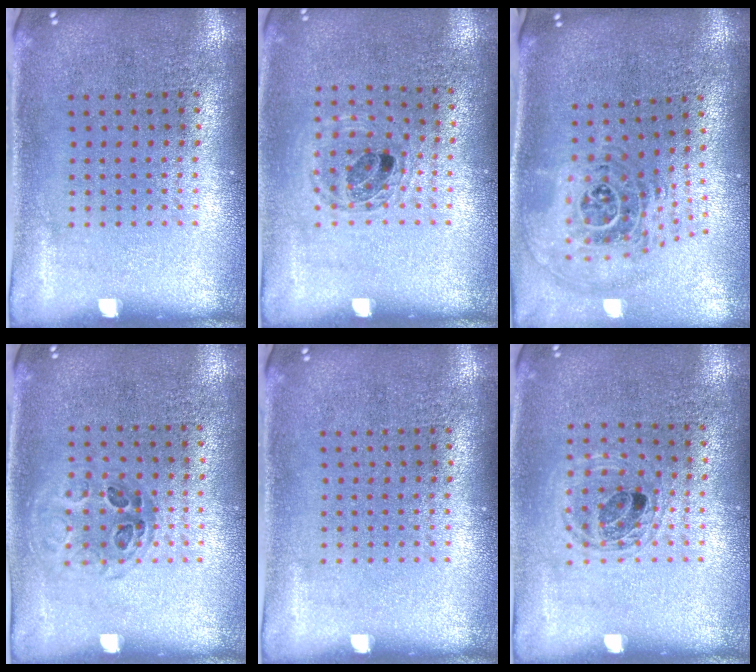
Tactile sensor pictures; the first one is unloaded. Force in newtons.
{"total": 0.9, "press": 0.9, "slide": 0.2}
{"total": 1.7, "press": 1.4, "slide": 1.0}
{"total": 1.0, "press": 0.7, "slide": 0.6}
{"total": 0.0}
{"total": 1.1, "press": 1.0, "slide": 0.3}